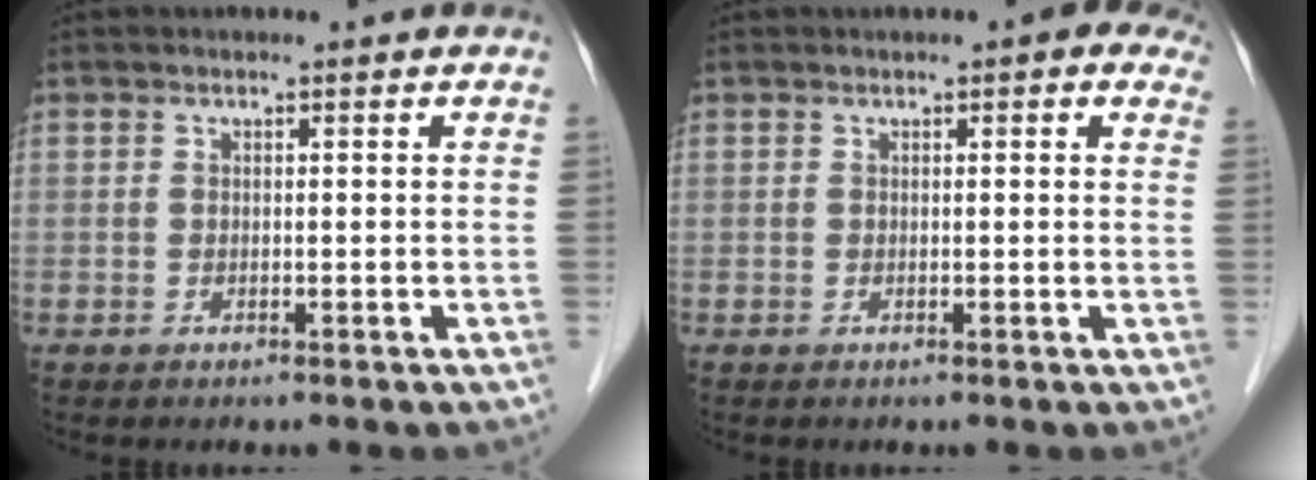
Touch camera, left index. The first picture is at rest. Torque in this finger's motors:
{"motor_torque": [0.47, -0.54, 0.26, 0.05]}